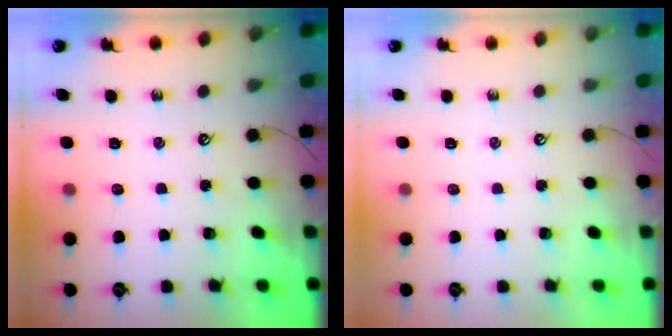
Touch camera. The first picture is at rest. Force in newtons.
{"total": 0.0}